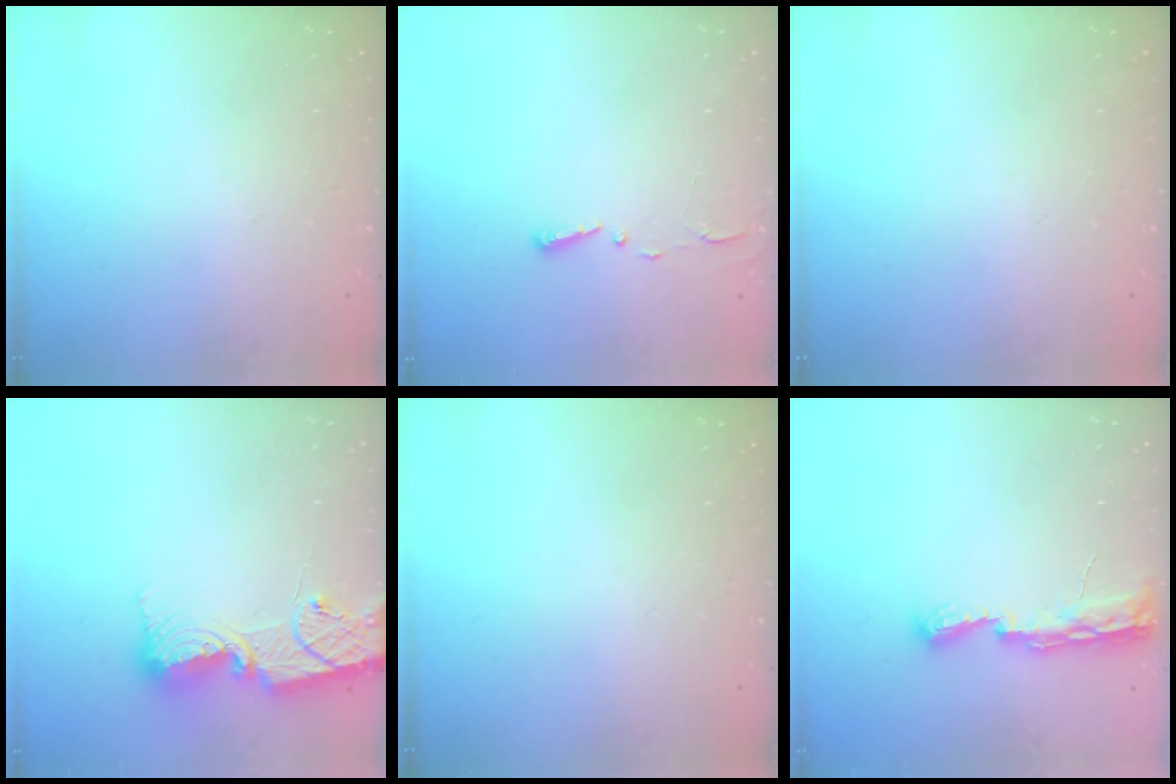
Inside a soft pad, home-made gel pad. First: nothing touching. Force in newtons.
{"total": 2.7, "press": 2.7, "slide": 0.4}
{"total": 0.0}
{"total": 14.0, "press": 14.0, "slide": 1.1}
{"total": 0.0}
{"total": 10.6, "press": 9.1, "slide": 5.5}